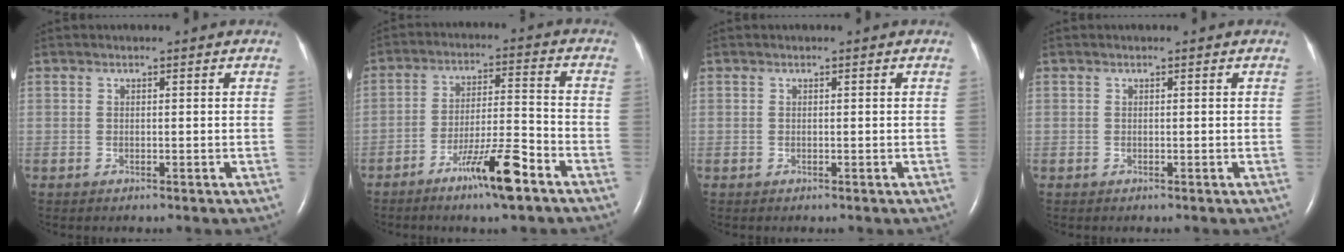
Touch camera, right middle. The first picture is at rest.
{"total": 9.6, "force": [-6.1, 0.4, 7.4], "torque": [-0.131, -0.006, -0.106]}
{"total": 0.0}
{"total": 0.0}